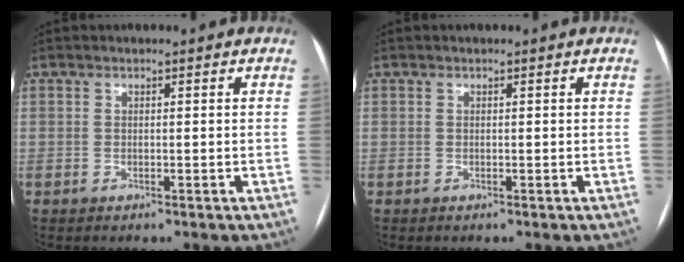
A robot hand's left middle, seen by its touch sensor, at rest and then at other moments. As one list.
[{"total": 0.0}]